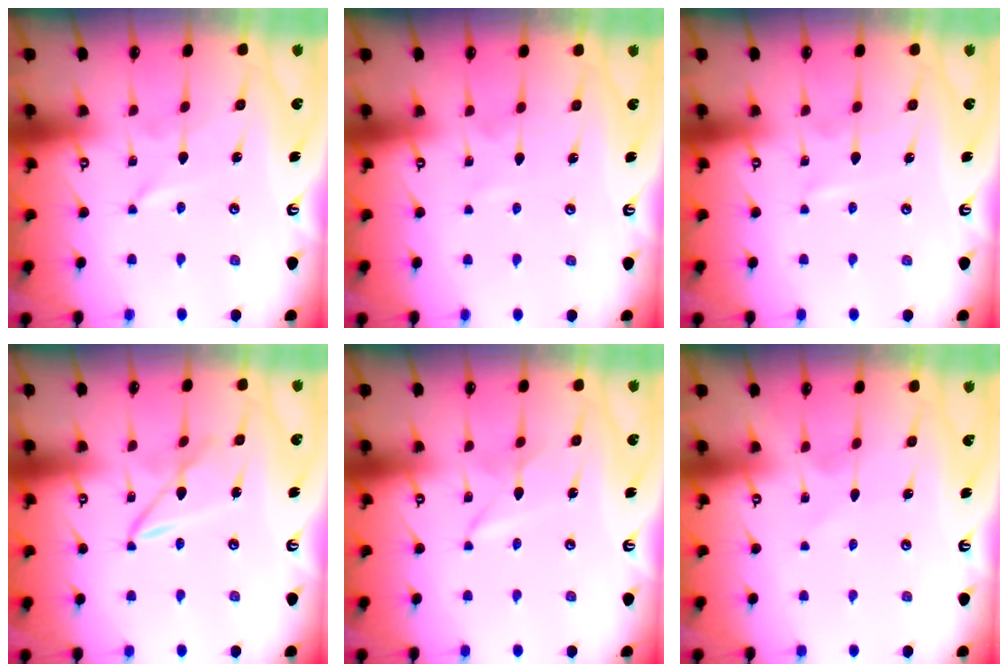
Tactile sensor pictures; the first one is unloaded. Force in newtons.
{"total": 2.2, "press": 2.2, "slide": 0.2}
{"total": 1.6, "press": 1.6, "slide": 0.2}
{"total": 6.0, "press": 6.0, "slide": 0.5}
{"total": 2.3, "press": 2.3, "slide": 0.3}
{"total": 1.3, "press": 1.3, "slide": 0.1}